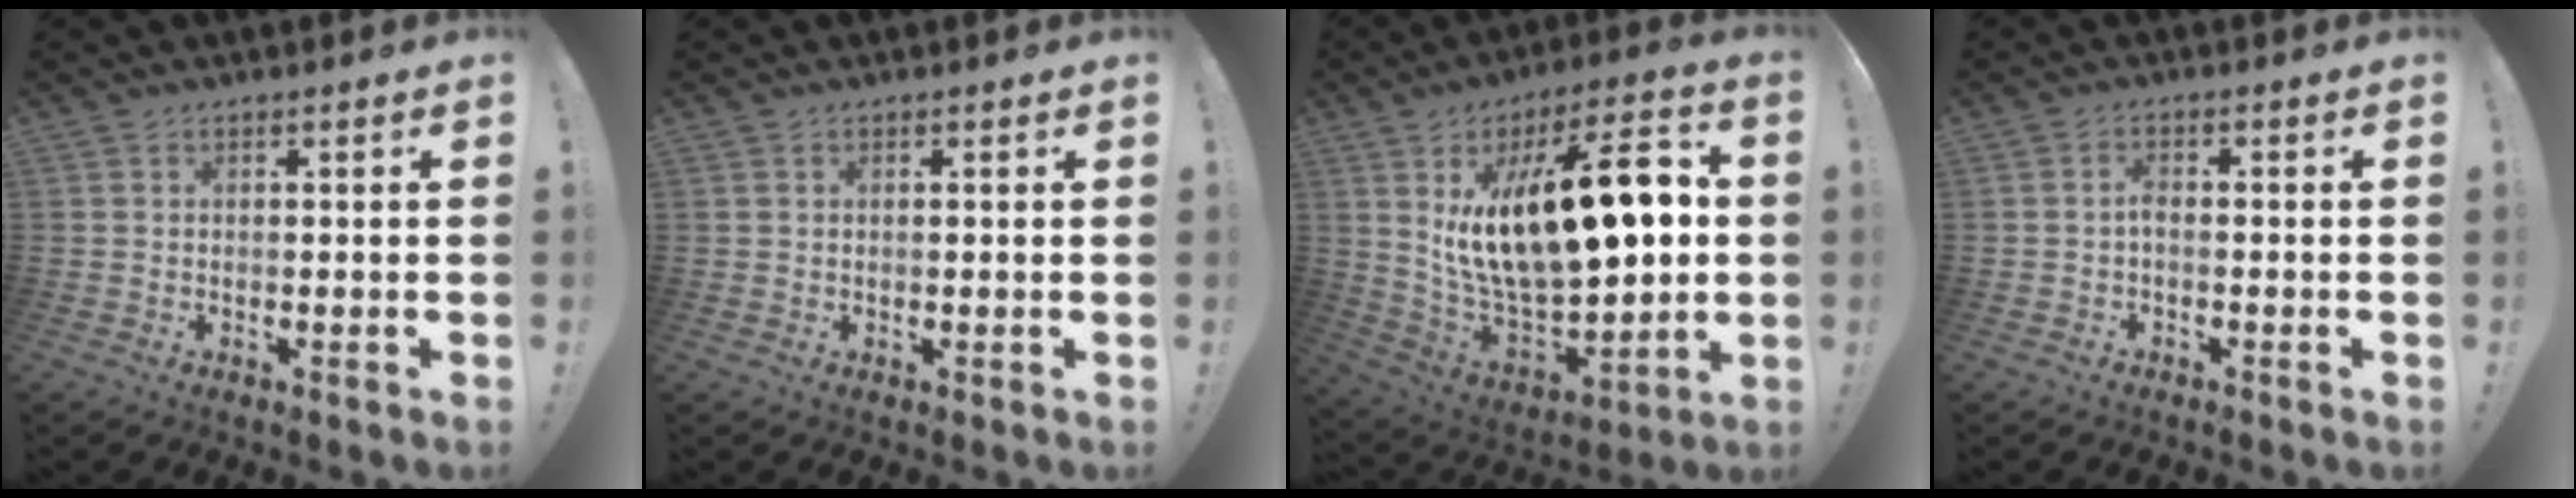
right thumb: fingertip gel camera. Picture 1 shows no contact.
{"total": 0.9, "force": [0.4, 0.8, -0.3], "torque": [0.011, 0.002, 0.006]}
{"total": 25.0, "force": [5.7, 11.1, 21.6], "torque": [-0.363, -0.032, 0.099]}
{"total": 1.9, "force": [-0.8, 0.5, 1.7], "torque": [-0.037, 0.000, -0.017]}